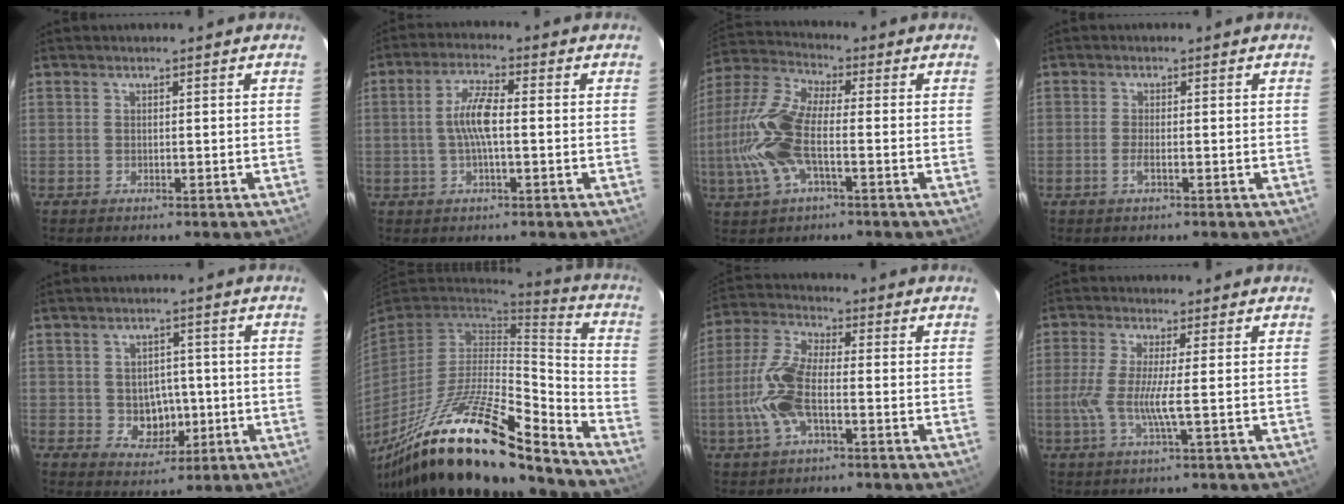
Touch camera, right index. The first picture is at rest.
{"total": 6.2, "force": [-0.4, 1.2, 6.0], "torque": [-0.117, 0.008, -0.008]}
{"total": 14.7, "force": [-2.9, 5.4, 13.3], "torque": [-0.299, 0.004, -0.063]}
{"total": 1.8, "force": [-0.8, 0.4, 1.6], "torque": [-0.035, -0.002, -0.016]}
{"total": 6.0, "force": [-0.8, 5.3, 2.7], "torque": [-0.053, 0.007, 0.006]}
{"total": 27.8, "force": [-19.6, 5.7, 18.9], "torque": [-0.336, -0.042, -0.336]}
{"total": 10.9, "force": [-2.8, 3.8, 9.8], "torque": [-0.223, 0.005, -0.061]}
{"total": 6.2, "force": [-1.0, -0.5, 6.1], "torque": [-0.143, -0.008, -0.022]}